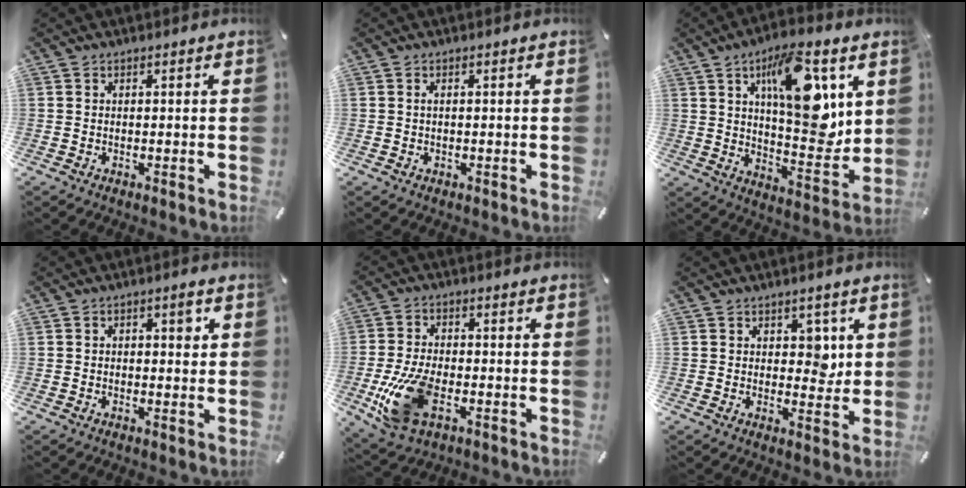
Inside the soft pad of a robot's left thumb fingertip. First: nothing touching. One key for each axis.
{"total": 0.9, "fx": 0.1, "fy": 0.5, "fz": 0.7, "tx": -0.015, "ty": 0.003, "tz": 0.001}
{"total": 18.6, "fx": 7.8, "fy": 7.5, "fz": 15.1, "tx": -0.226, "ty": -0.034, "tz": 0.123}
{"total": 3.3, "fx": 0.7, "fy": 1.7, "fz": 2.8, "tx": -0.033, "ty": 0.001, "tz": 0.003}
{"total": 13.6, "fx": -3.9, "fy": 7.8, "fz": 10.5, "tx": -0.229, "ty": -0.002, "tz": -0.068}
{"total": 5.4, "fx": 1.5, "fy": 3.8, "fz": 3.5, "tx": -0.027, "ty": -0.009, "tz": 0.016}